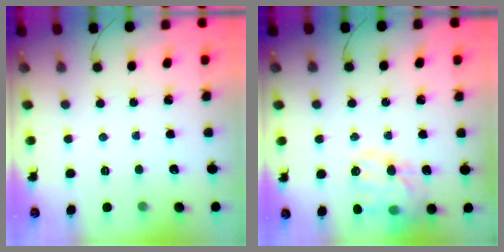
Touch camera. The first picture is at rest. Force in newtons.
{"total": 17.6, "press": 17.3, "slide": 2.9}